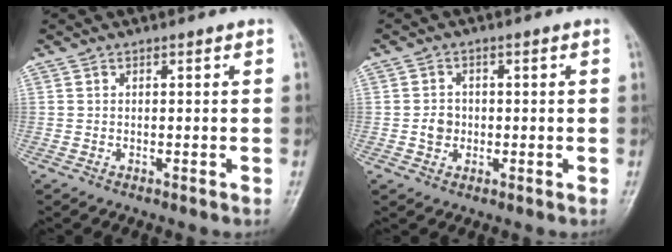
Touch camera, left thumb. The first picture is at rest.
{"total": 3.1, "force": [-0.4, 2.8, 1.4], "torque": [-0.009, 0.005, -0.009]}